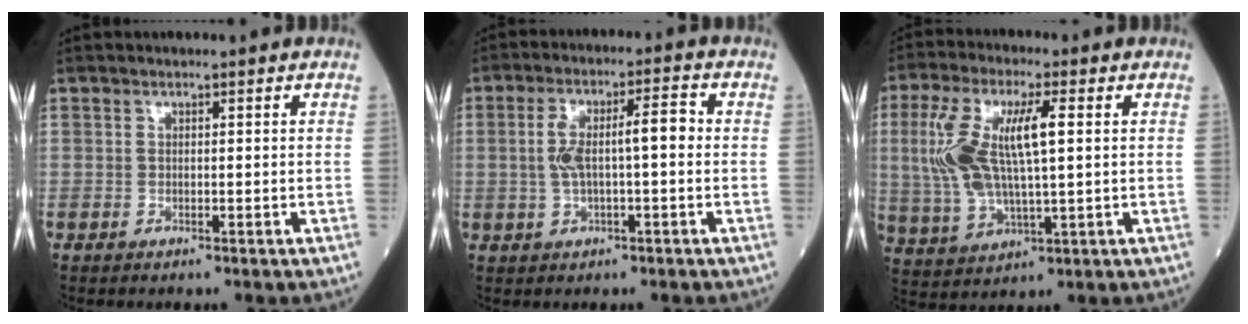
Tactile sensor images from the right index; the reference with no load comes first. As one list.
[{"total": 7.6, "force": [0.1, 1.8, 7.4], "torque": [-0.149, 0.027, 0.004]}, {"total": 13.1, "force": [2.1, 3.7, 12.4], "torque": [-0.274, 0.016, 0.044]}]